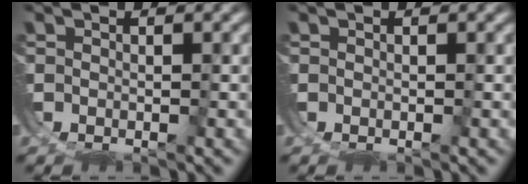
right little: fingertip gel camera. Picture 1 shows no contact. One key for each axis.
{"total": 0.0}